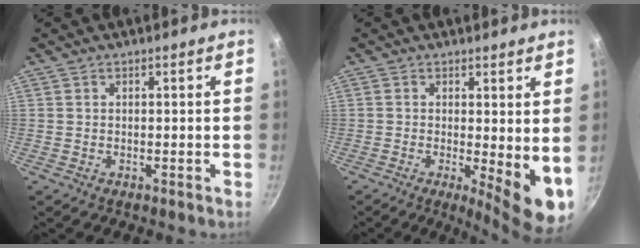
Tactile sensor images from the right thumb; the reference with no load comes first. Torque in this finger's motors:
{"motor_torque": [-0.03, 1.05, -0.12, 0.00, 0.25]}